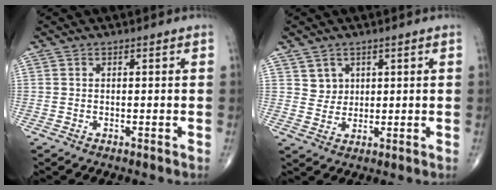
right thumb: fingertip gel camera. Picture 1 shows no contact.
{"total": 3.4, "force": [1.8, 2.9, 0.3], "torque": [0.015, -0.014, 0.035]}